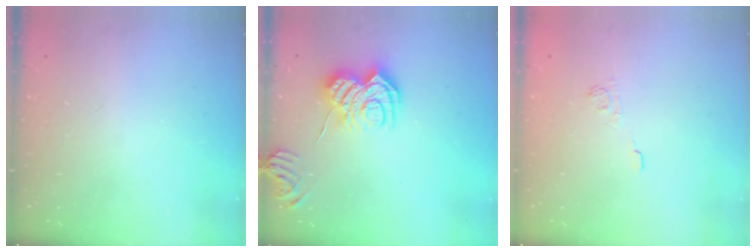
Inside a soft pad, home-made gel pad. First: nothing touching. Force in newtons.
{"total": 10.1, "press": 10.1, "slide": 0.9}
{"total": 2.3, "press": 1.8, "slide": 1.3}